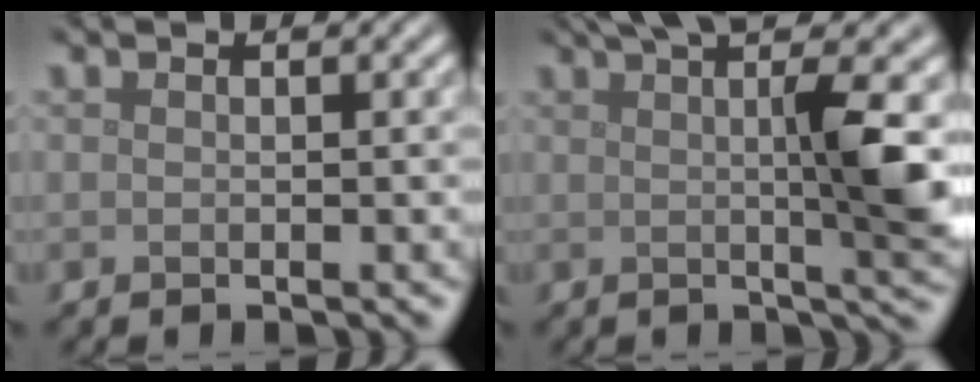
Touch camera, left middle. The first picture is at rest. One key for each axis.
{"total": 7.3, "fx": 1.8, "fy": 1.2, "fz": 7.0, "tx": -0.093, "ty": 0.004, "tz": 0.030}